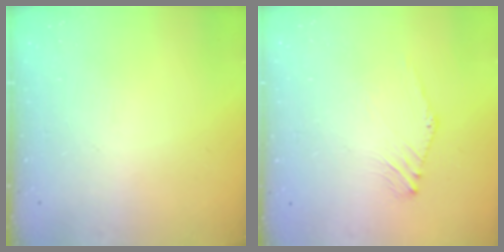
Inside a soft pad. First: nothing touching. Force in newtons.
{"total": 1.2, "press": 1.1, "slide": 0.4}